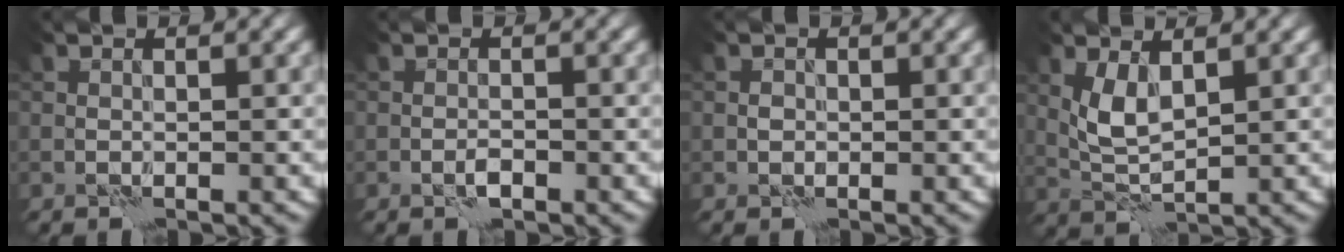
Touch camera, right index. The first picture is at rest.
{"total": 0.9, "force": [-0.6, 0.1, 0.6], "torque": [-0.012, 0.005, -0.013]}
{"total": 0.6, "force": [-0.1, 0.5, 0.2], "torque": [0.001, 0.000, -0.005]}
{"total": 3.3, "force": [1.2, 1.4, 2.7], "torque": [-0.063, -0.003, 0.028]}